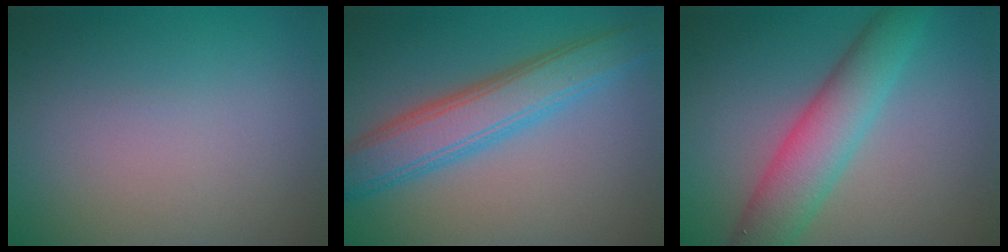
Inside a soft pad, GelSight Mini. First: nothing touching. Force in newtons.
{"total": 5.7, "press": 5.7, "slide": 0.1}
{"total": 6.0, "press": 6.0, "slide": 0.1}